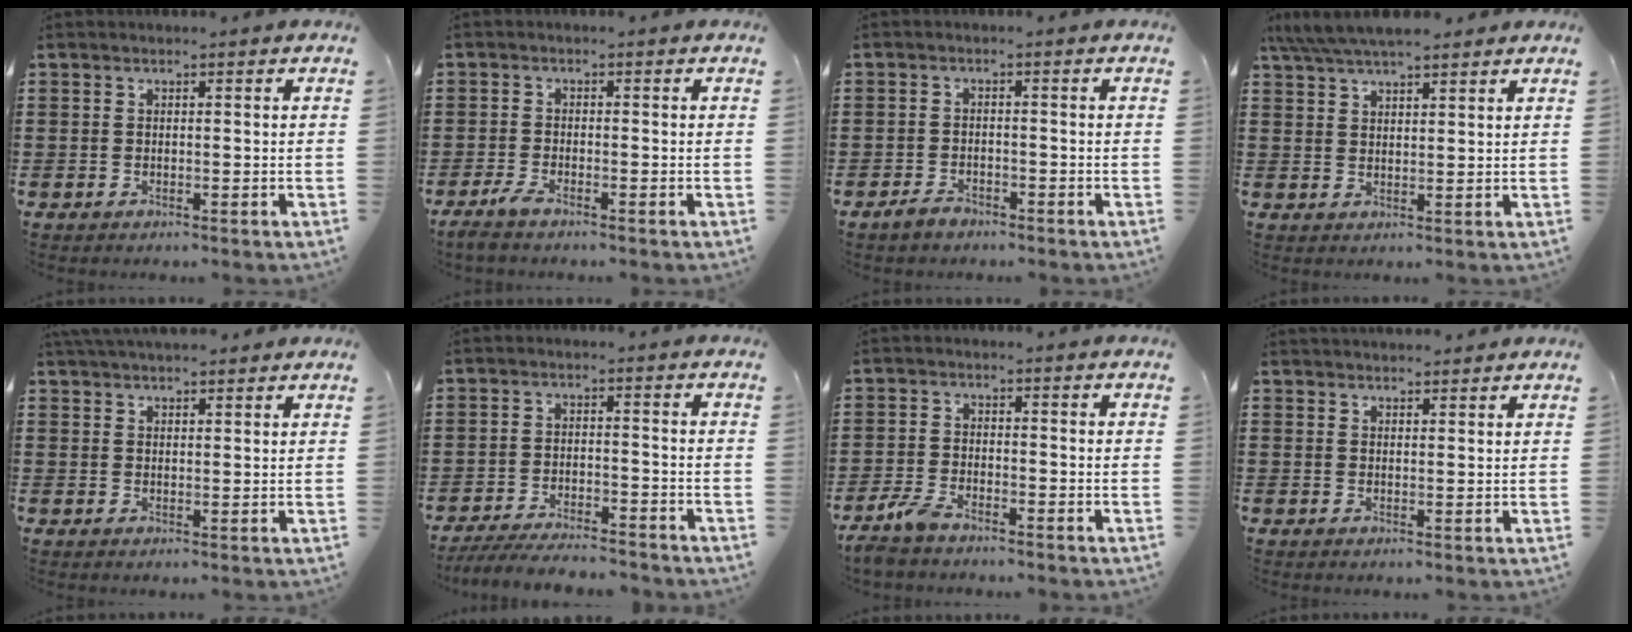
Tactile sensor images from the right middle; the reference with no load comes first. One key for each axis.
{"total": 2.2, "fx": -1.6, "fy": 0.3, "fz": 1.4, "tx": -0.040, "ty": -0.002, "tz": -0.036}
{"total": 2.0, "fx": -1.7, "fy": 0.8, "fz": 0.7, "tx": -0.015, "ty": 0.005, "tz": -0.034}
{"total": 5.5, "fx": 4.8, "fy": 0.8, "fz": 2.5, "tx": -0.062, "ty": -0.003, "tz": 0.090}
{"total": 2.7, "fx": 2.6, "fy": 0.4, "fz": 0.6, "tx": -0.018, "ty": 0.002, "tz": 0.050}
{"total": 4.9, "fx": -4.7, "fy": 0.3, "fz": 1.4, "tx": -0.028, "ty": -0.003, "tz": -0.094}
{"total": 3.7, "fx": -3.0, "fy": 0.9, "fz": 1.9, "tx": -0.061, "ty": -0.004, "tz": -0.067}
{"total": 1.9, "fx": 1.8, "fy": 0.1, "fz": 0.0, "tx": -0.004, "ty": 0.004, "tz": 0.036}